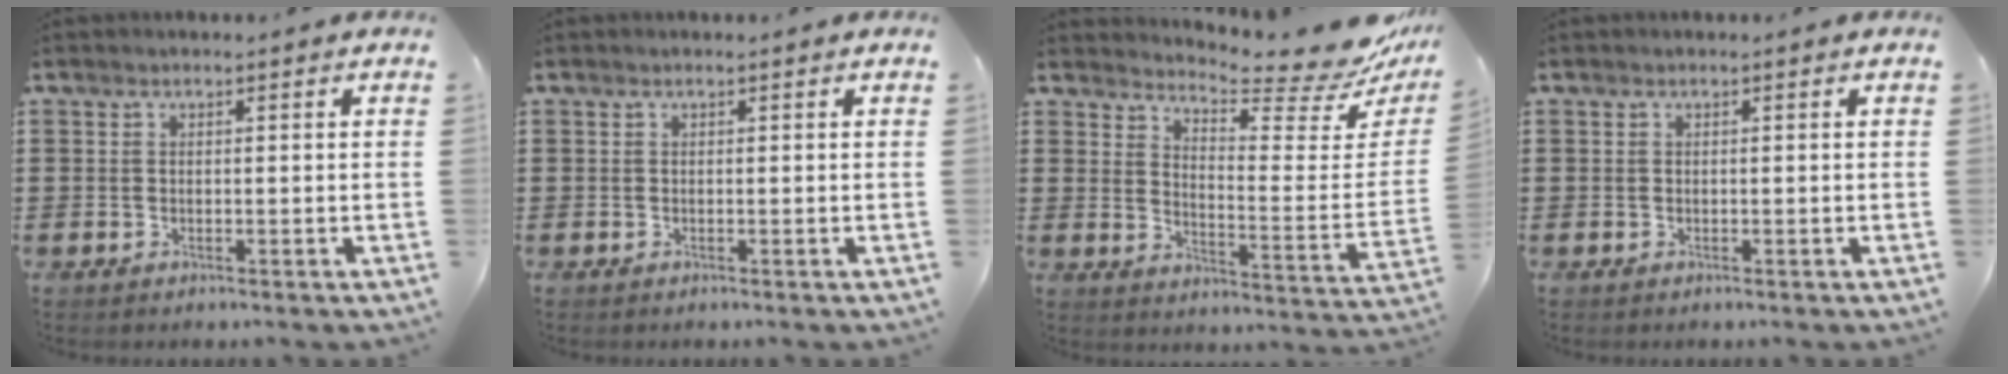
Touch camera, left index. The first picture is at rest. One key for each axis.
{"total": 0.0}
{"total": 6.7, "fx": 6.3, "fy": 0.3, "fz": 2.2, "tx": -0.051, "ty": -0.066, "tz": 0.105}
{"total": 0.0}